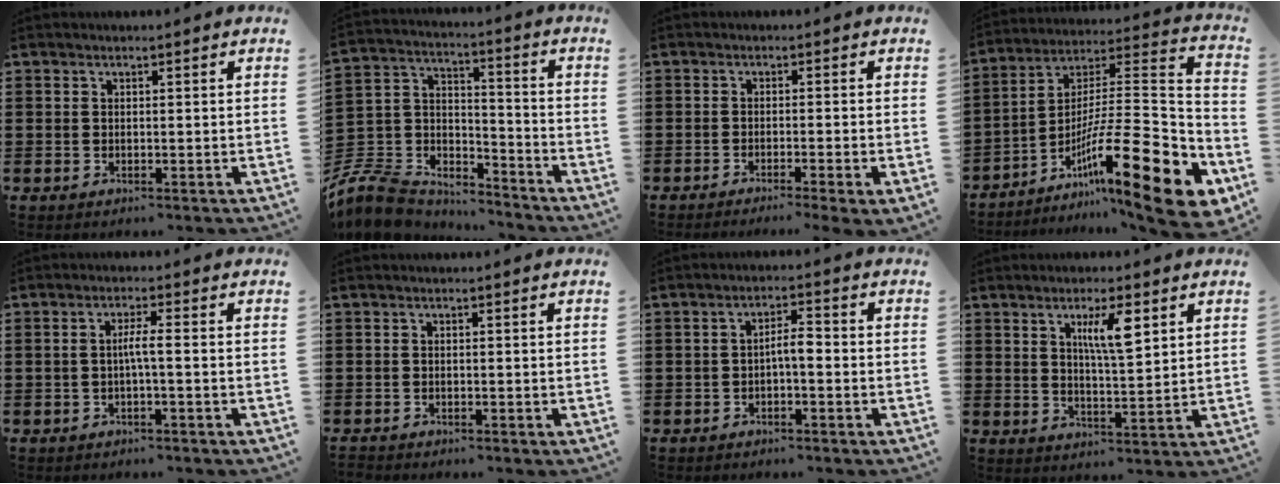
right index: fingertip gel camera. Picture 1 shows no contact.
{"total": 8.8, "force": [-7.7, 3.8, 1.7], "torque": [-0.065, 0.006, -0.155]}
{"total": 1.5, "force": [-1.2, -0.4, 0.8], "torque": [-0.015, -0.004, -0.022]}
{"total": 20.0, "force": [-9.2, 3.7, 17.3], "torque": [-0.273, 0.007, -0.157]}
{"total": 2.5, "force": [-0.5, 0.0, 2.5], "torque": [-0.047, -0.001, -0.012]}
{"total": 0.7, "force": [-0.7, 0.2, -0.2], "torque": [0.001, 0.002, -0.016]}
{"total": 2.9, "force": [-0.9, 0.8, 2.7], "torque": [-0.050, 0.007, -0.019]}
{"total": 6.2, "force": [2.9, 1.4, 5.3], "torque": [-0.097, 0.004, 0.043]}